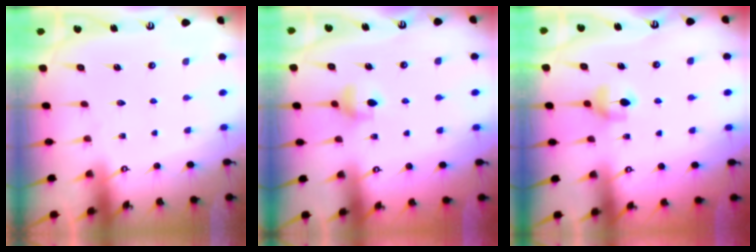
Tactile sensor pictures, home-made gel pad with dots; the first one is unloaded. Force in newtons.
{"total": 5.6, "press": 5.6, "slide": 0.8}
{"total": 5.6, "press": 5.6, "slide": 0.5}